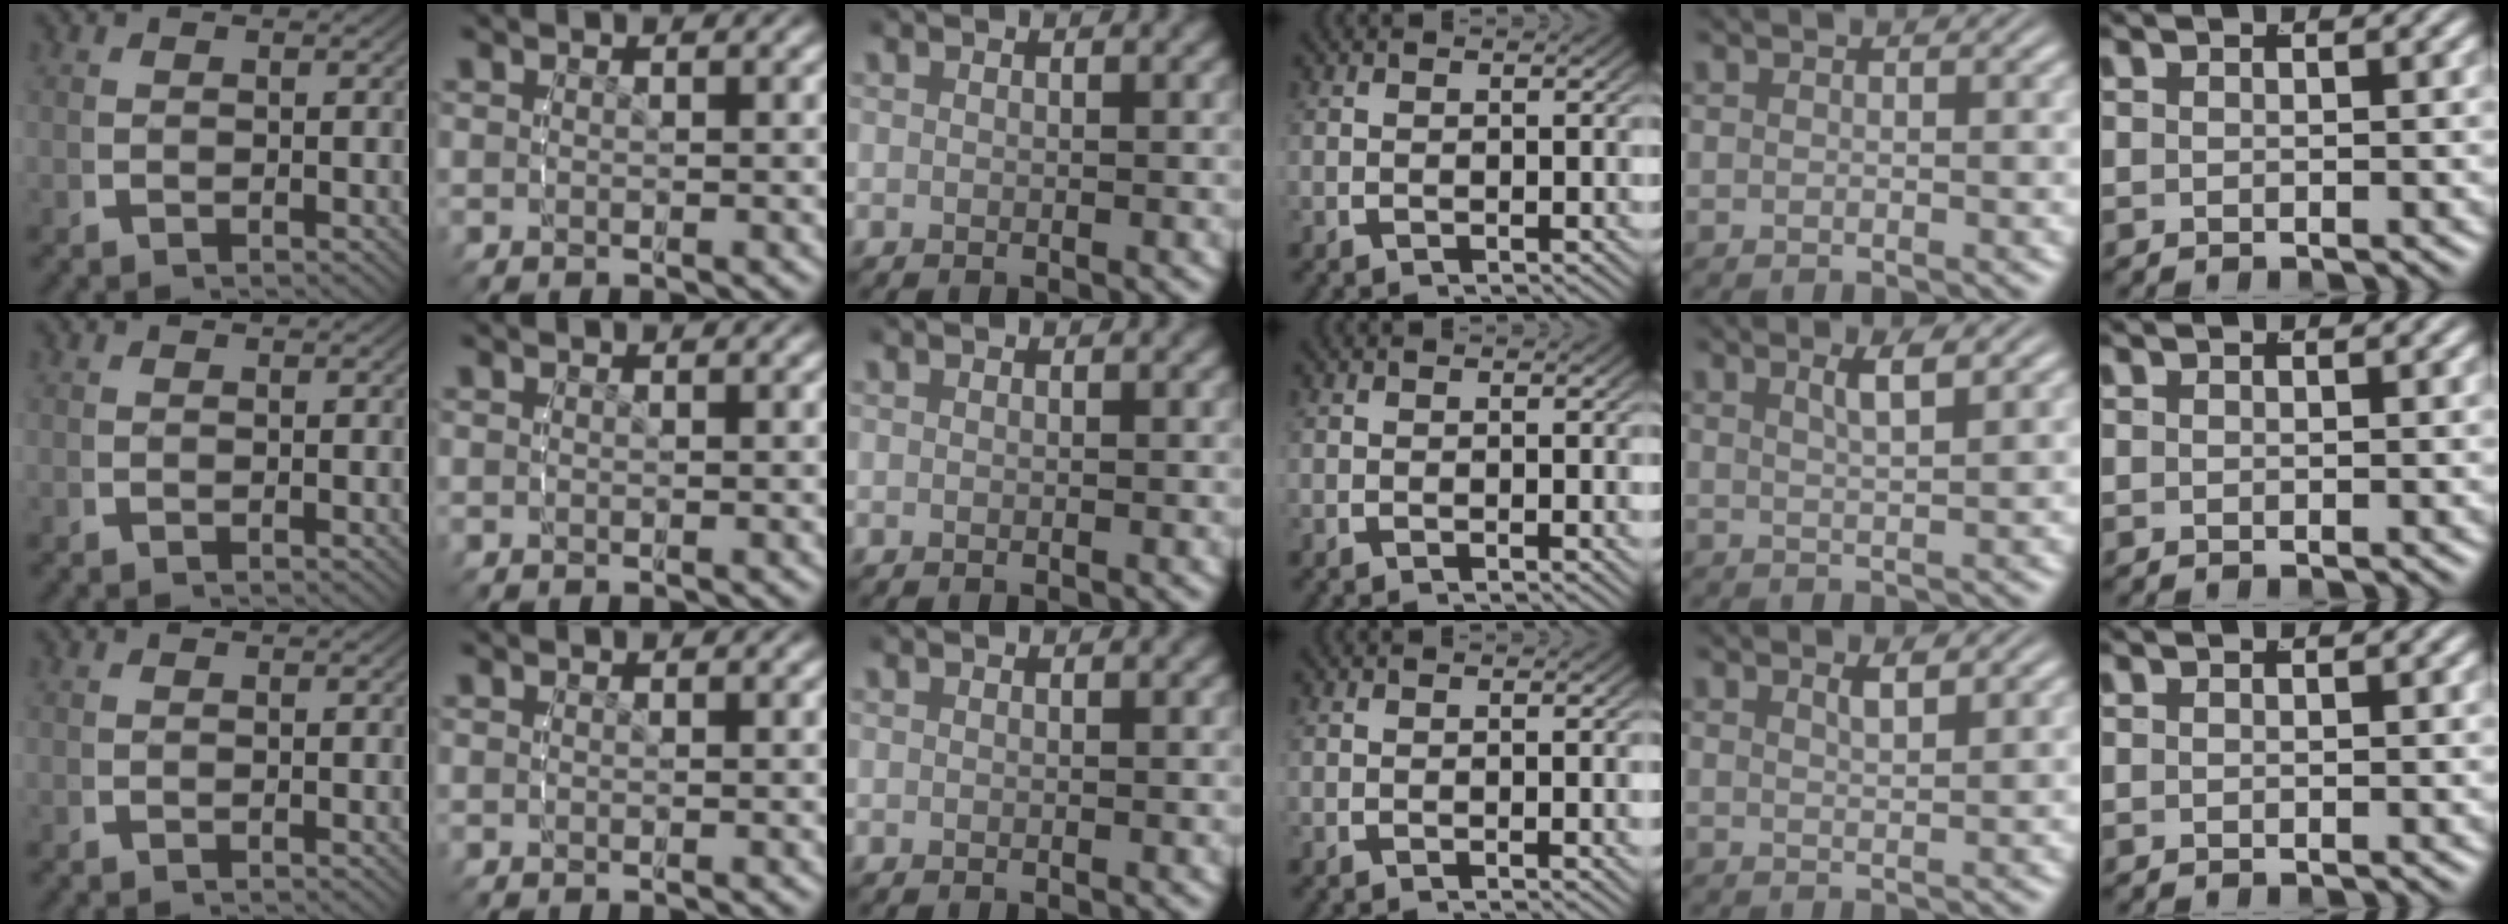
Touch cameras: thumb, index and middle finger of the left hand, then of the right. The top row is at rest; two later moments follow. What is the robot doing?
{"motion": "lift_and_place", "object": "cubes"}